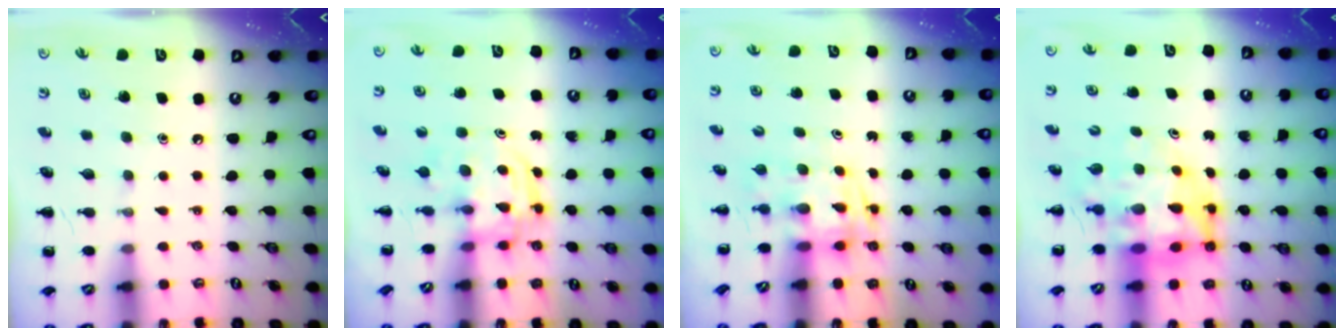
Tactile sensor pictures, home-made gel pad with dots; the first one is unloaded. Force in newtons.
{"total": 2.7, "press": 2.7, "slide": 0.3}
{"total": 2.8, "press": 2.7, "slide": 0.7}
{"total": 9.2, "press": 8.7, "slide": 2.7}